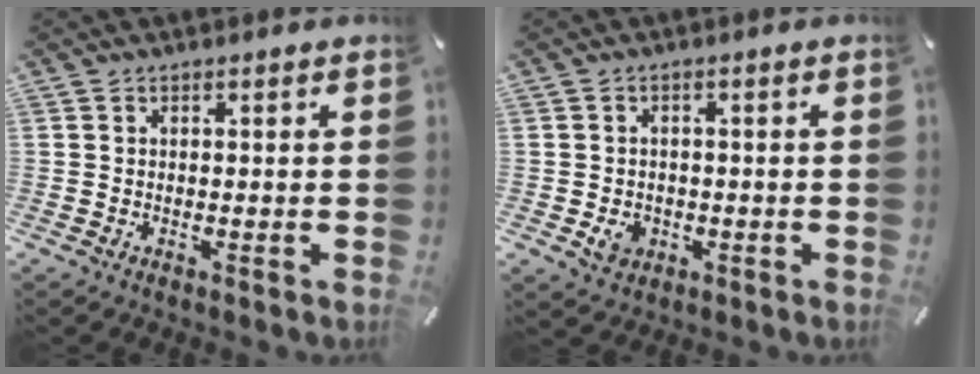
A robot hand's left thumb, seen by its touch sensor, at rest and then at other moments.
{"total": 4.3, "force": [-1.0, 3.7, 2.0], "torque": [-0.021, -0.002, -0.018]}